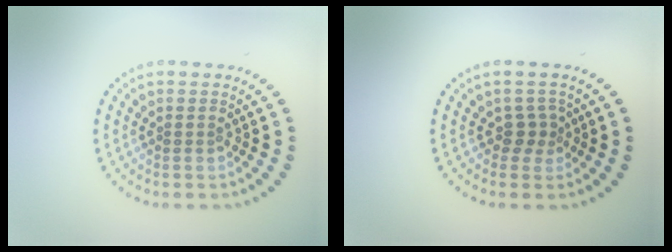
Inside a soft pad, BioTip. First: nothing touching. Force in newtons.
{"total": 1.7, "press": 1.1, "slide": 1.3}